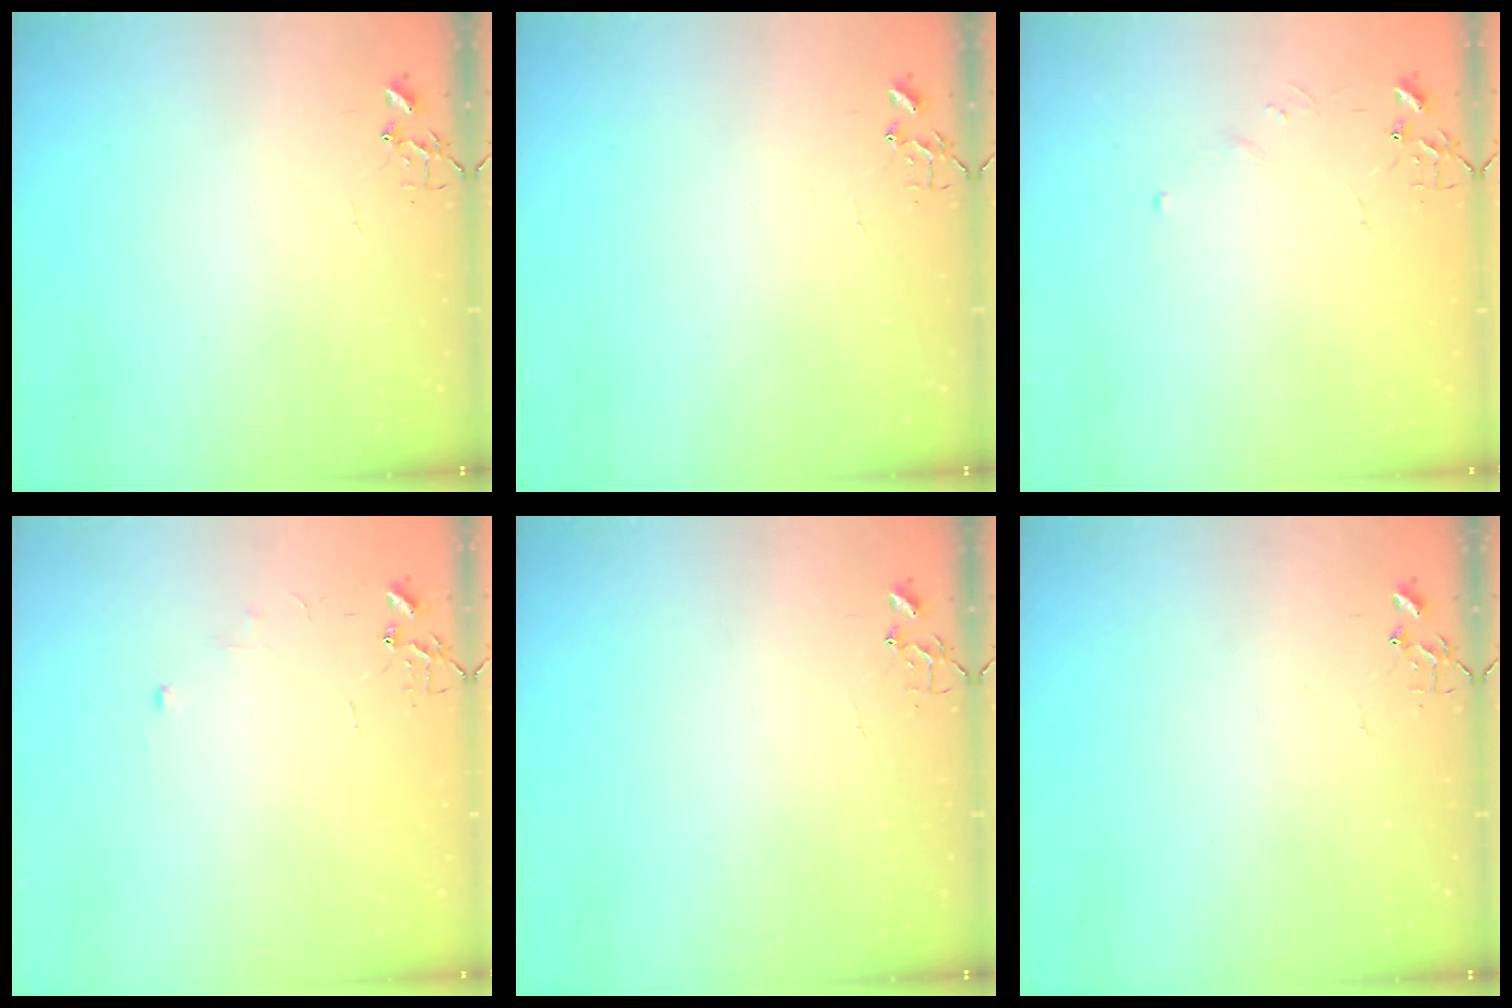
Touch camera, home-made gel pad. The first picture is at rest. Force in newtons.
{"total": 0.0}
{"total": 3.5, "press": 3.5, "slide": 0.5}
{"total": 4.7, "press": 4.6, "slide": 0.6}
{"total": 0.0}
{"total": 0.0}